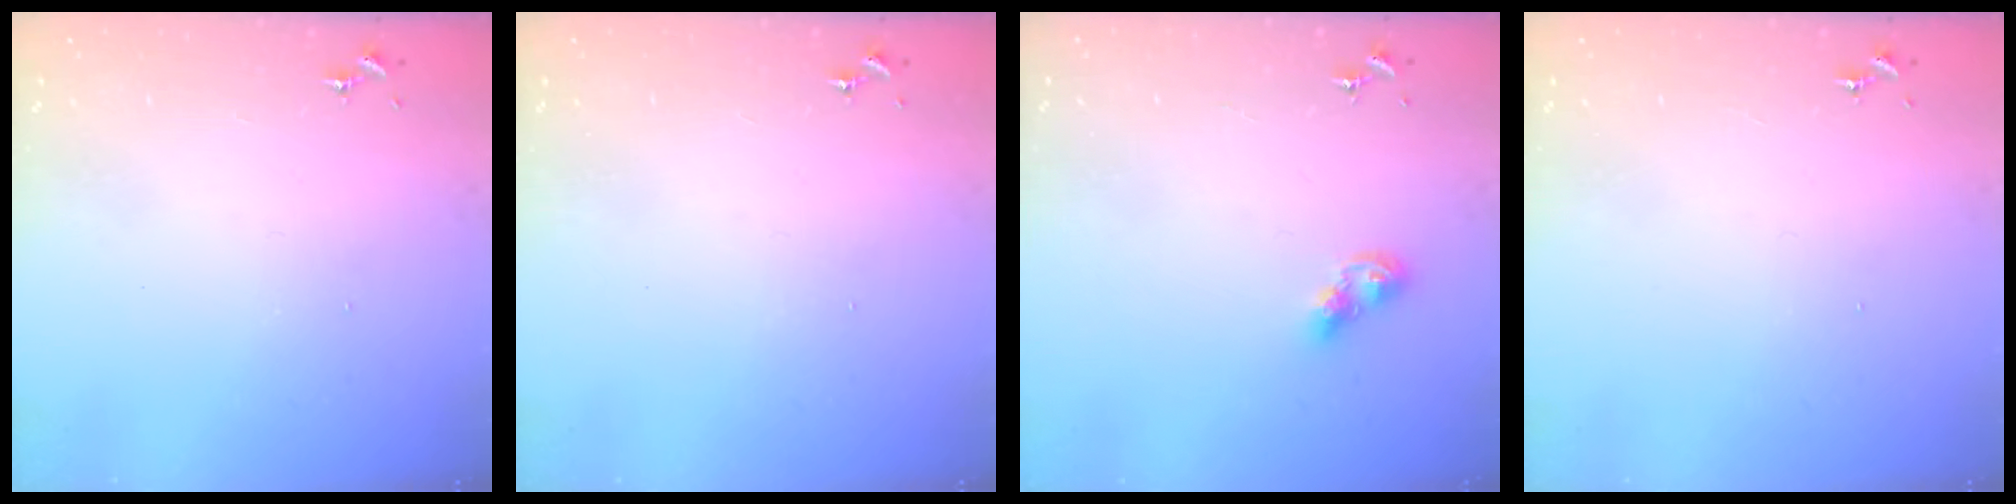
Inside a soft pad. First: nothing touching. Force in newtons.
{"total": 0.0}
{"total": 6.3, "press": 6.3, "slide": 0.5}
{"total": 0.0}